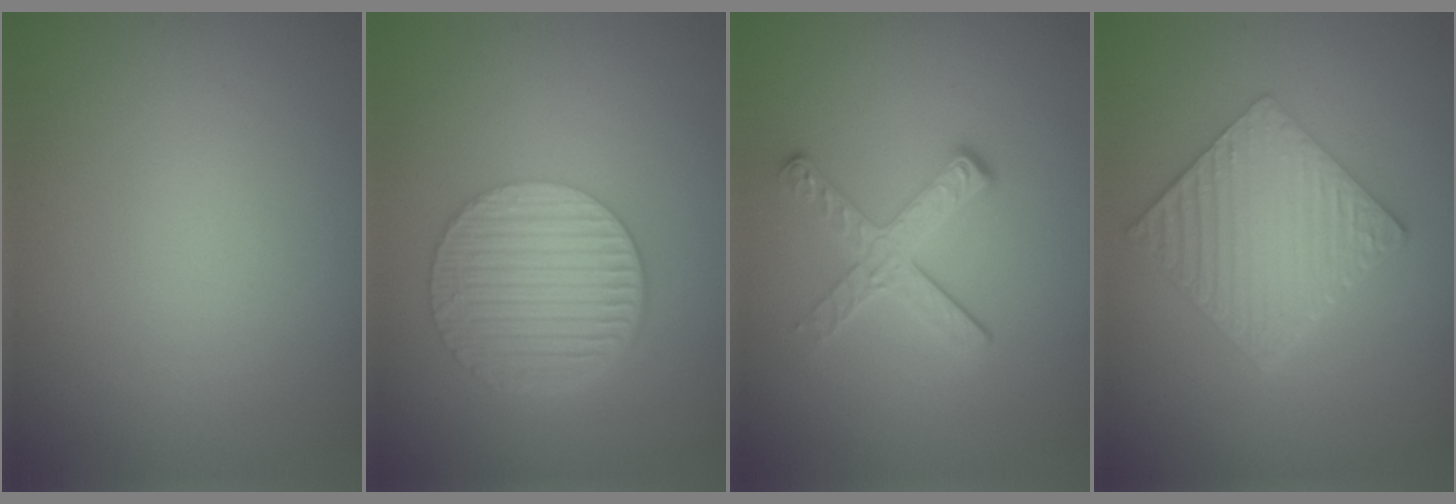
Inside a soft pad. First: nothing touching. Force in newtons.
{"total": 6.5, "press": 4.4, "slide": 4.8}
{"total": 3.1, "press": 2.6, "slide": 1.8}
{"total": 6.6, "press": 4.7, "slide": 4.7}